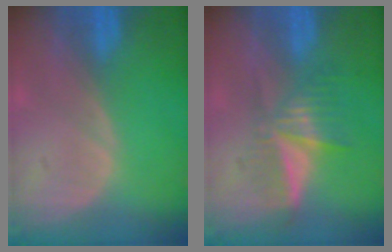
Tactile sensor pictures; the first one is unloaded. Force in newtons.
{"total": 6.5, "press": 5.5, "slide": 3.6}